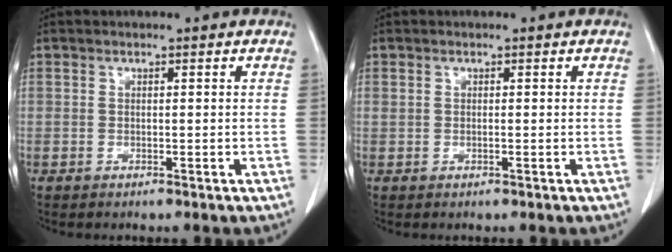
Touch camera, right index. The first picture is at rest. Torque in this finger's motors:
{"motor_torque": [0.04, -0.04, -0.10, -0.01]}